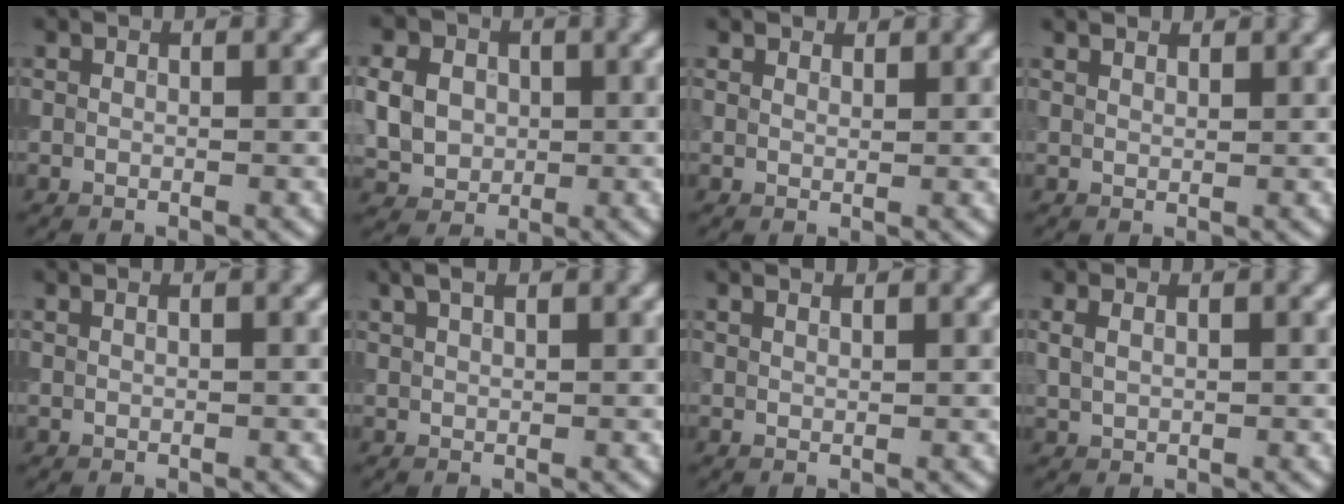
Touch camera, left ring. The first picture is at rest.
{"total": 5.2, "force": [0.8, 4.4, 2.7], "torque": [-0.058, 0.010, 0.010]}
{"total": 1.7, "force": [1.5, 0.8, 0.3], "torque": [-0.010, -0.008, 0.028]}
{"total": 2.3, "force": [2.1, 0.8, 0.8], "torque": [-0.020, 0.001, 0.033]}
{"total": 0.8, "force": [0.4, 0.4, 0.5], "torque": [-0.005, -0.001, 0.001]}
{"total": 2.1, "force": [1.5, 0.6, 1.4], "torque": [-0.022, 0.005, 0.027]}
{"total": 1.4, "force": [1.2, 0.4, 0.6], "torque": [-0.008, 0.000, 0.010]}
{"total": 1.5, "force": [0.6, 1.0, 1.0], "torque": [-0.023, 0.001, 0.017]}